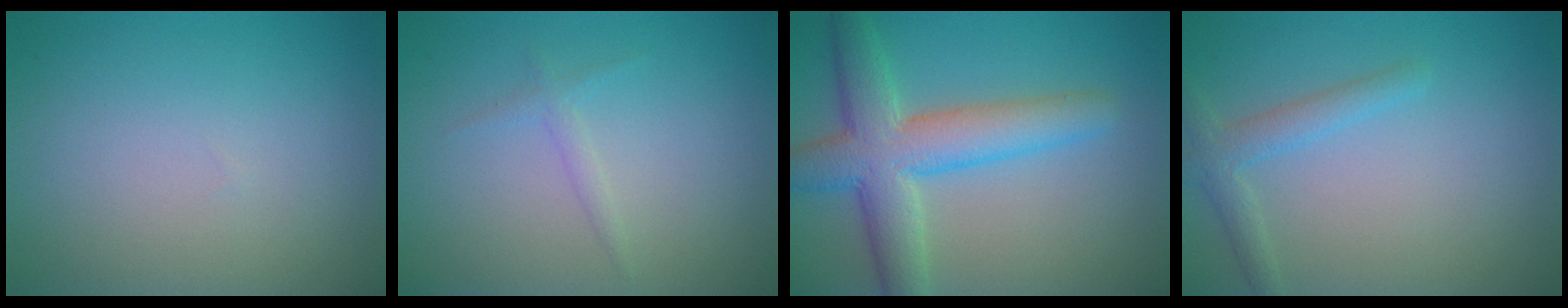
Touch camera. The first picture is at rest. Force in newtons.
{"total": 1.0, "press": 1.0, "slide": 0.1}
{"total": 7.1, "press": 7.0, "slide": 0.3}
{"total": 2.2, "press": 2.2, "slide": 0.0}